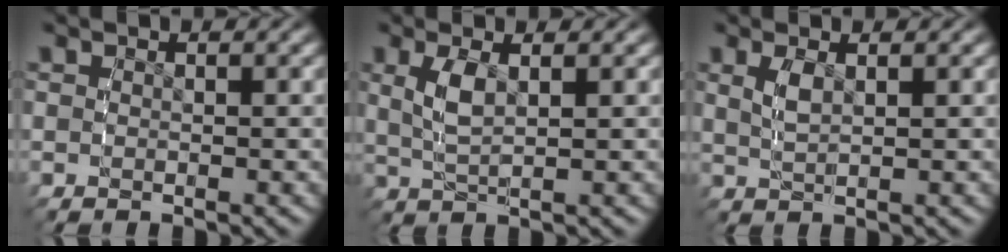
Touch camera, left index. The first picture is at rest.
{"total": 2.2, "force": [1.2, 0.0, 1.8], "torque": [-0.046, -0.003, 0.030]}
{"total": 1.5, "force": [1.1, -0.4, 0.9], "torque": [-0.022, -0.003, 0.028]}